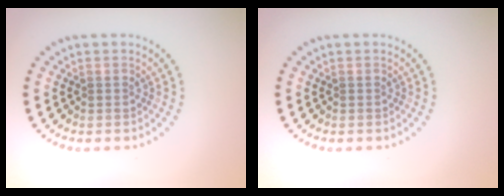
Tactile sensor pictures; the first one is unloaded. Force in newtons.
{"total": 0.0}